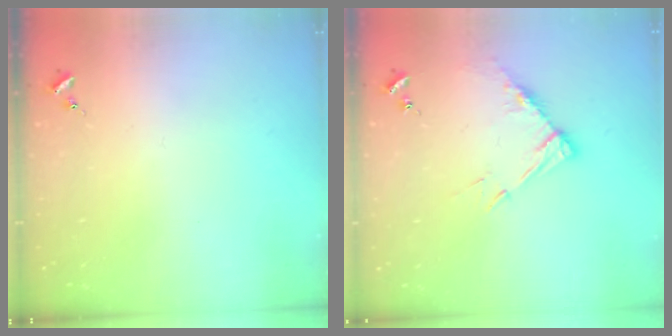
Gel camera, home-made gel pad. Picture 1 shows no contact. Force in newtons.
{"total": 9.1, "press": 9.1, "slide": 0.7}